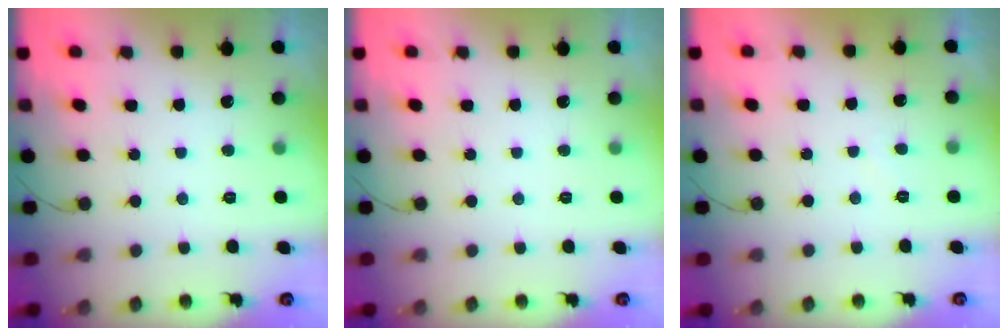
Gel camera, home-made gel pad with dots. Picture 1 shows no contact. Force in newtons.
{"total": 0.0}
{"total": 1.6, "press": 1.5, "slide": 0.4}